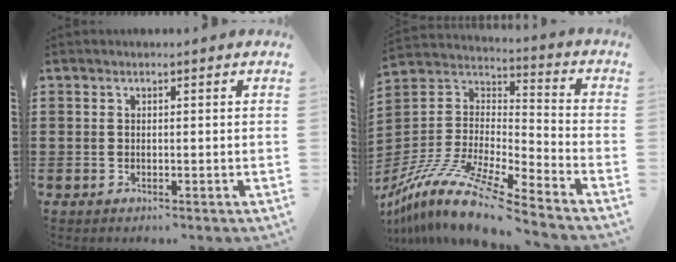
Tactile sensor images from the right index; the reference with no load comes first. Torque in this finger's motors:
{"motor_torque": [1.08, 0.94, 0.04, 0.01]}